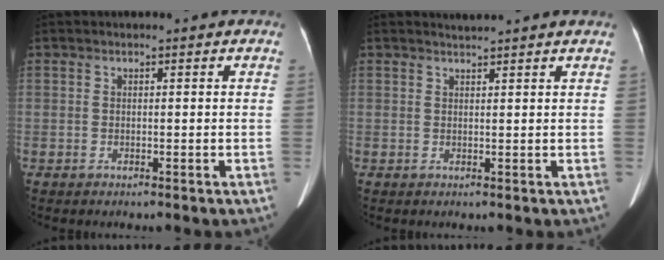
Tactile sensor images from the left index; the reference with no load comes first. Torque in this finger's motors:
{"motor_torque": [-0.02, -0.11, -0.04, 0.01]}